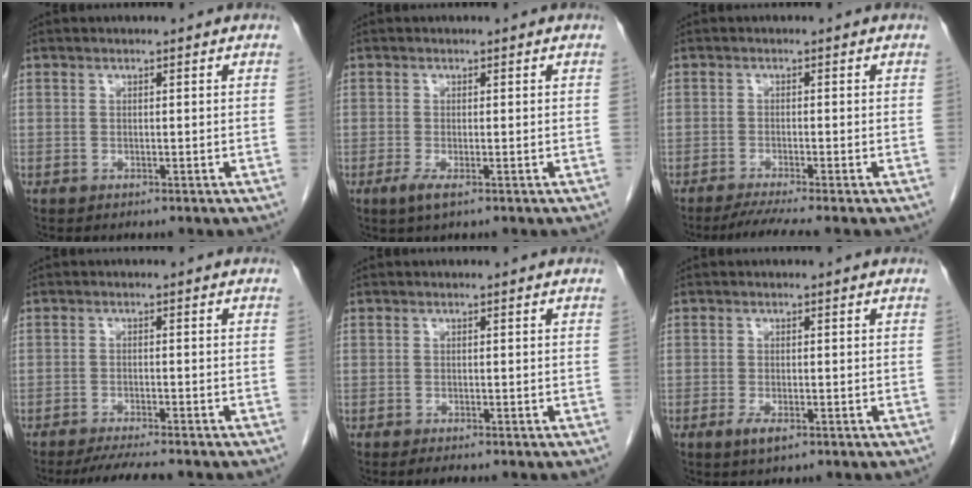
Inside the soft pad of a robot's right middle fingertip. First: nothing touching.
{"total": 2.0, "force": [-1.0, 0.2, 1.8], "torque": [-0.038, -0.008, -0.017]}
{"total": 4.2, "force": [-3.4, -1.1, 2.2], "torque": [-0.040, -0.017, -0.062]}
{"total": 5.4, "force": [-4.7, -0.1, 2.7], "torque": [-0.041, -0.016, -0.076]}
{"total": 1.0, "force": [-0.8, 0.0, 0.6], "torque": [-0.016, -0.005, -0.012]}
{"total": 2.3, "force": [-1.2, 0.6, 1.9], "torque": [-0.039, -0.005, -0.020]}